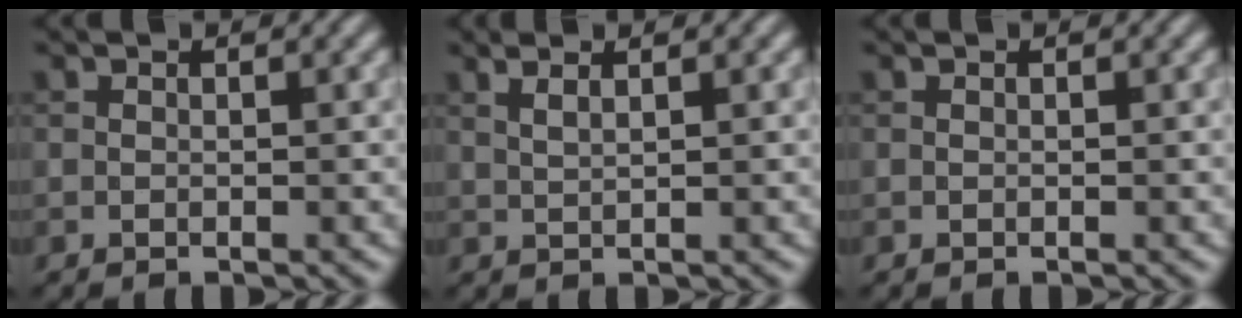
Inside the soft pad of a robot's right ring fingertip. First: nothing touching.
{"total": 2.0, "force": [1.3, 0.8, 1.3], "torque": [-0.010, 0.002, 0.010]}
{"total": 0.0}